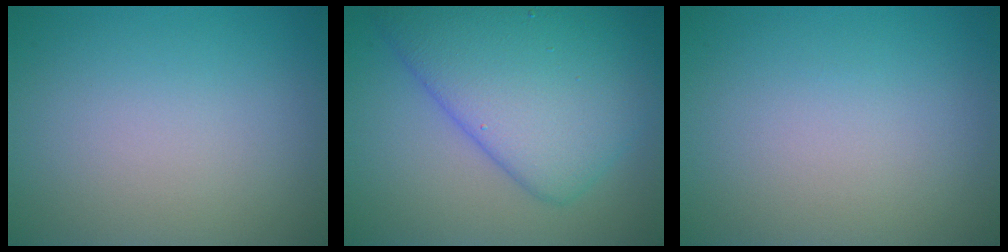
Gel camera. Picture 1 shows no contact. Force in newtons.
{"total": 9.0, "press": 9.0, "slide": 0.2}
{"total": 0.0}